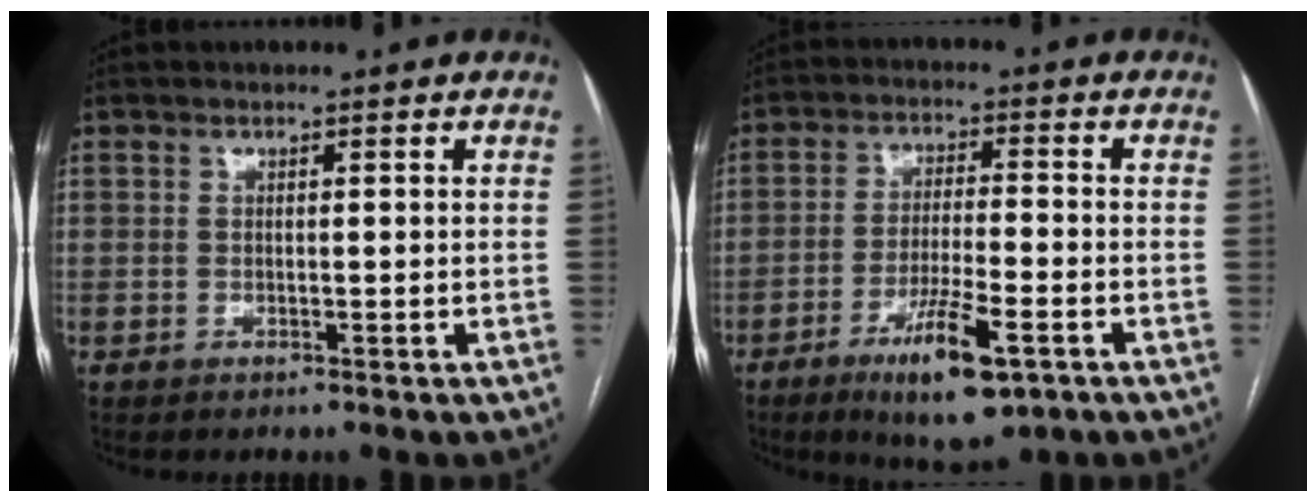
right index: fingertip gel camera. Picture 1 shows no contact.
{"total": 10.7, "force": [-5.7, 1.9, 8.9], "torque": [-0.158, -0.020, -0.091]}